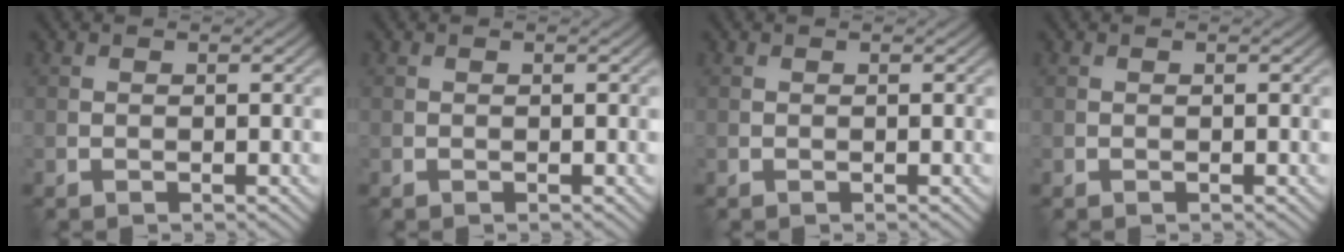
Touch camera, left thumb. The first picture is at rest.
{"total": 0.0}
{"total": 0.0}
{"total": 0.0}